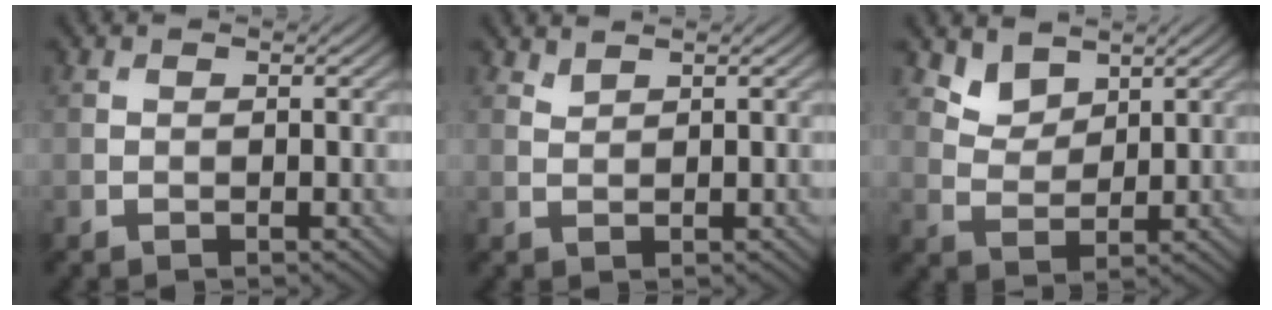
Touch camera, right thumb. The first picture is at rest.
{"total": 1.0, "force": [1.0, 0.1, 0.3], "torque": [-0.009, 0.000, 0.024]}
{"total": 3.6, "force": [2.8, 1.9, 1.2], "torque": [-0.035, -0.012, 0.057]}